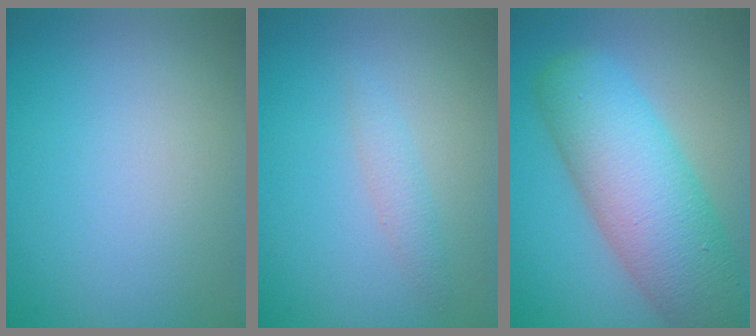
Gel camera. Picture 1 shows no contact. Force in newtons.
{"total": 1.3, "press": 1.3, "slide": 0.0}
{"total": 10.2, "press": 10.2, "slide": 0.4}